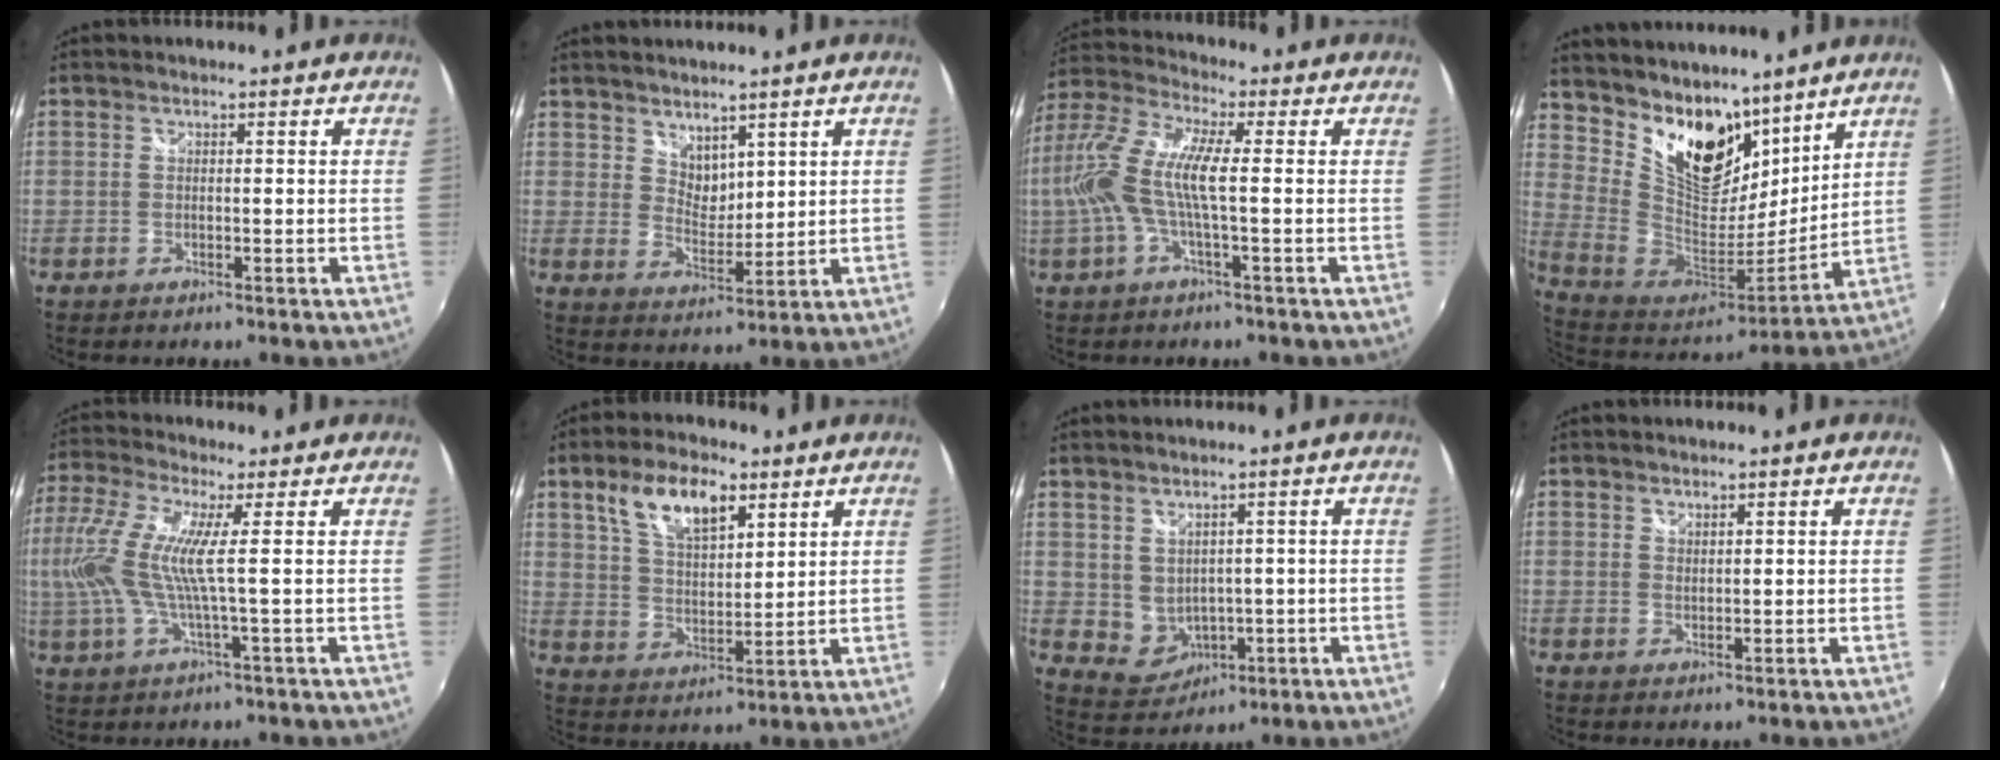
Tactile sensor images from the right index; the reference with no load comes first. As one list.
[{"total": 4.6, "force": [3.6, 2.6, 1.4], "torque": [-0.013, -0.003, 0.069]}, {"total": 12.7, "force": [-0.6, 2.1, 12.6], "torque": [-0.240, 0.002, -0.017]}, {"total": 19.4, "force": [12.6, 11.0, 9.9], "torque": [-0.211, 0.003, 0.241]}, {"total": 11.3, "force": [0.9, 0.0, 11.3], "torque": [-0.219, -0.005, 0.016]}, {"total": 10.4, "force": [5.8, 4.6, 7.4], "torque": [-0.136, 0.015, 0.110]}, {"total": 5.4, "force": [1.1, 4.5, 2.8], "torque": [-0.054, -0.005, 0.039]}, {"total": 1.0, "force": [0.9, 0.2, 0.0], "torque": [0.002, 0.000, 0.016]}]